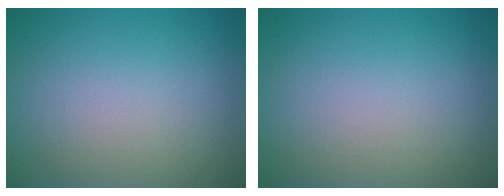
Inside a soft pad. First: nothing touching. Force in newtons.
{"total": 0.0}